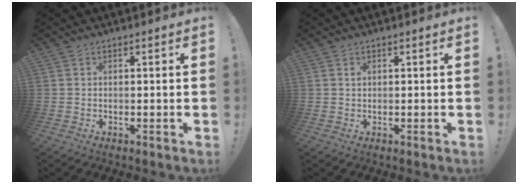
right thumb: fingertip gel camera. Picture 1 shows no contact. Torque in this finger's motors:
{"motor_torque": [0.20, 0.39, -0.19, -0.16, -0.07]}